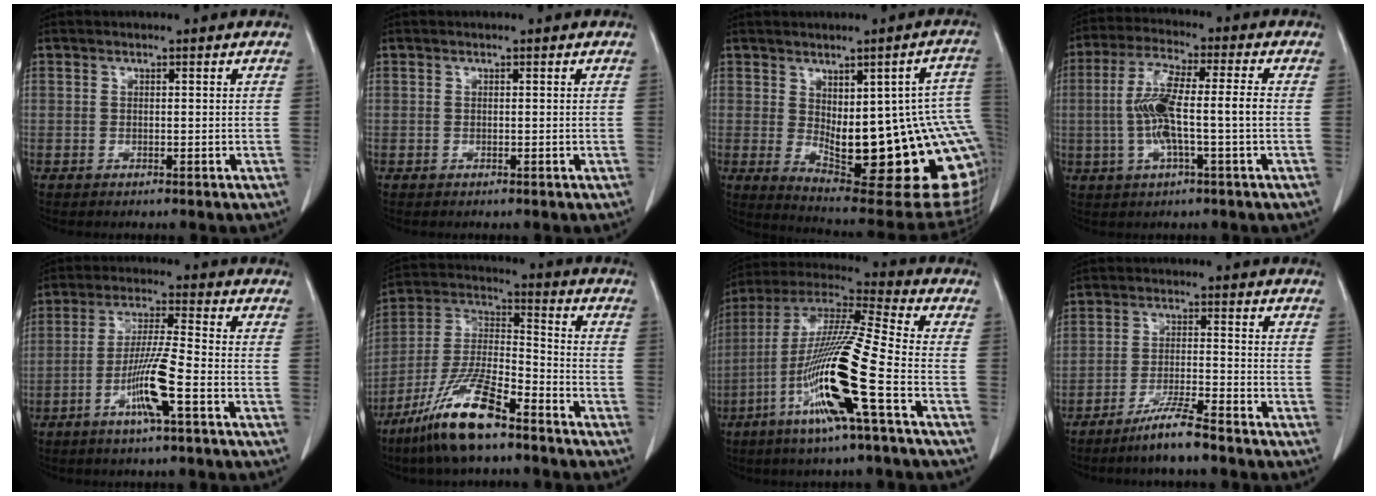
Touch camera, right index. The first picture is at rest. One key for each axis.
{"total": 0.0}
{"total": 24.0, "fx": -2.5, "fy": 6.4, "fz": 23.0, "tx": -0.225, "ty": -0.003, "tz": -0.010}
{"total": 10.1, "fx": -0.9, "fy": 1.0, "fz": 10.0, "tx": -0.197, "ty": 0.018, "tz": -0.020}
{"total": 8.4, "fx": -3.4, "fy": -0.4, "fz": 7.7, "tx": -0.148, "ty": -0.006, "tz": -0.067}
{"total": 14.0, "fx": -9.7, "fy": 2.5, "fz": 9.8, "tx": -0.208, "ty": -0.012, "tz": -0.183}
{"total": 17.9, "fx": -6.4, "fy": -0.6, "fz": 16.7, "tx": -0.334, "ty": -0.015, "tz": -0.129}
{"total": 6.0, "fx": -4.8, "fy": -0.5, "fz": 3.5, "tx": -0.064, "ty": -0.017, "tz": -0.095}